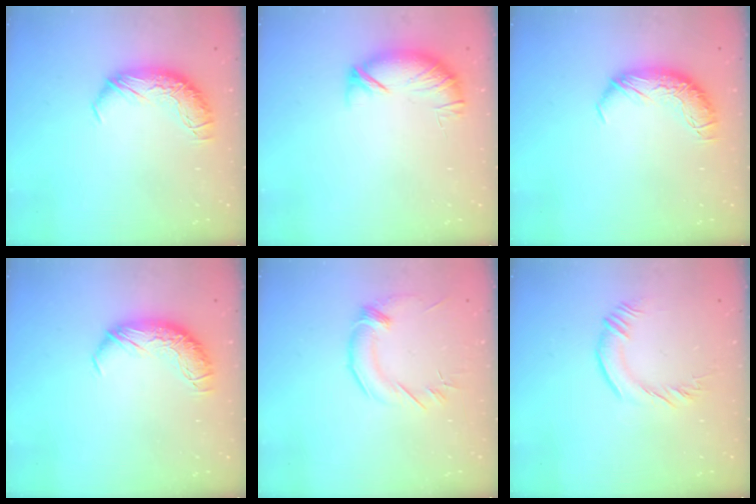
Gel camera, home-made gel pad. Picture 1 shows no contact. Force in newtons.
{"total": 5.3, "press": 4.9, "slide": 2.0}
{"total": 0.0}
{"total": 0.0}
{"total": 1.3, "press": 0.5, "slide": 1.2}
{"total": 0.9, "press": 0.6, "slide": 0.7}